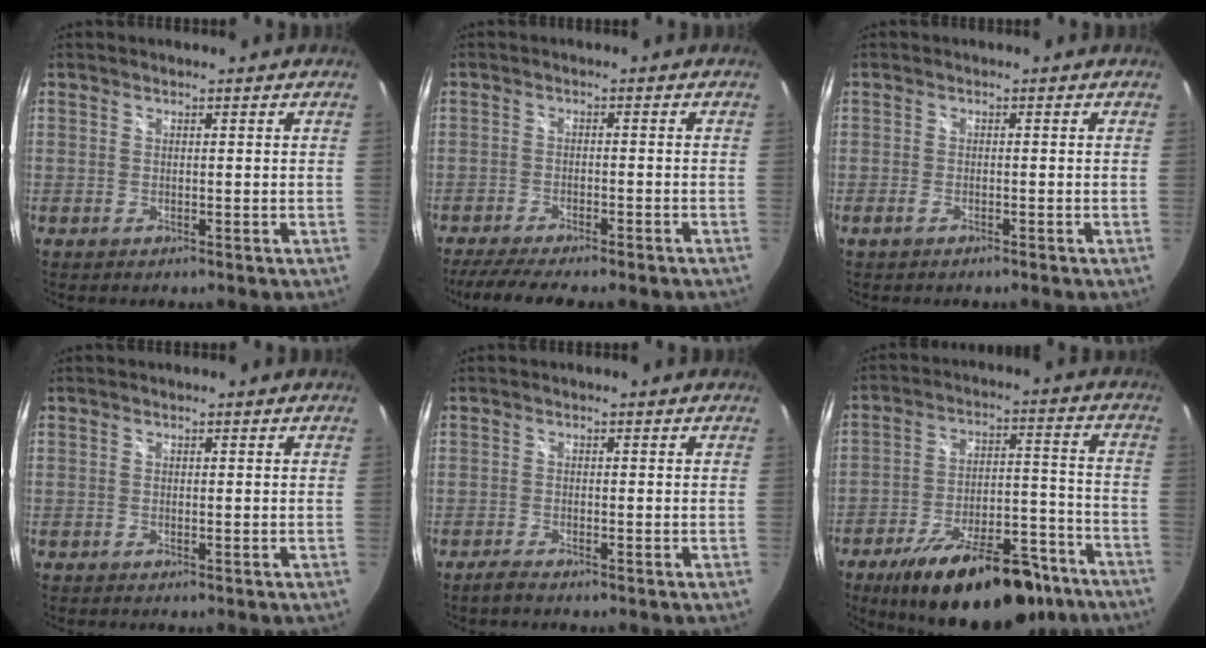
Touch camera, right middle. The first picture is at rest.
{"total": 10.9, "force": [-9.2, 1.5, 5.7], "torque": [-0.125, -0.028, -0.138]}
{"total": 1.8, "force": [-1.4, 0.5, 1.0], "torque": [-0.027, -0.002, -0.027]}
{"total": 0.0}
{"total": 1.9, "force": [-1.7, 0.2, 0.9], "torque": [-0.027, -0.003, -0.032]}
{"total": 24.0, "force": [-17.4, 8.8, 14.0], "torque": [-0.224, -0.003, -0.242]}